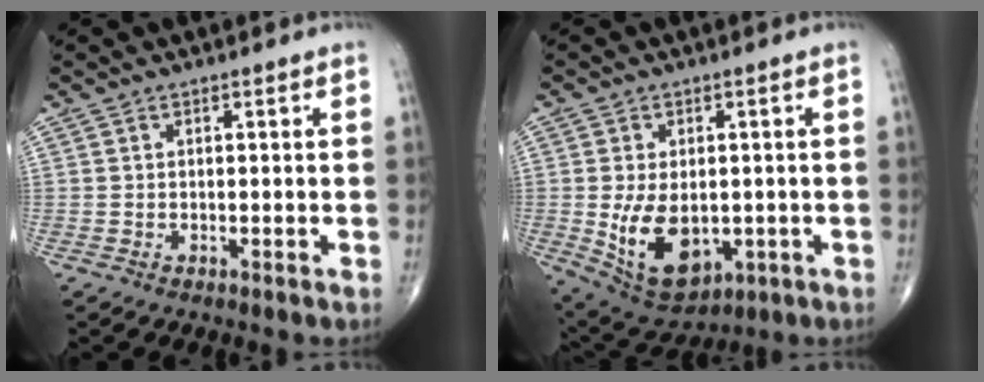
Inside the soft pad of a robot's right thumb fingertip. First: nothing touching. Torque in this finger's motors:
{"motor_torque": [-0.21, 1.09, 0.76, 0.74, 0.31]}